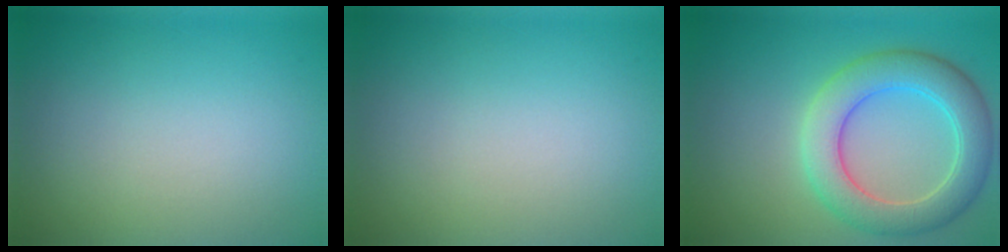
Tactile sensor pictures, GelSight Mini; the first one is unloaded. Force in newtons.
{"total": 0.0}
{"total": 6.3, "press": 6.3, "slide": 0.6}